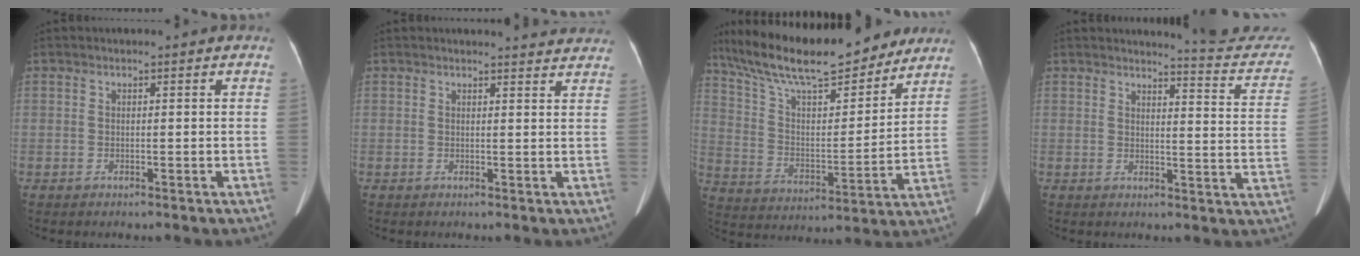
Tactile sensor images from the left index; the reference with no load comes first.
{"total": 5.3, "force": [5.3, 0.5, 0.7], "torque": [-0.007, -0.004, 0.040]}
{"total": 22.7, "force": [18.9, 5.1, 11.4], "torque": [-0.200, 0.015, 0.305]}
{"total": 11.2, "force": [11.1, 0.1, 0.6], "torque": [0.007, -0.081, 0.105]}